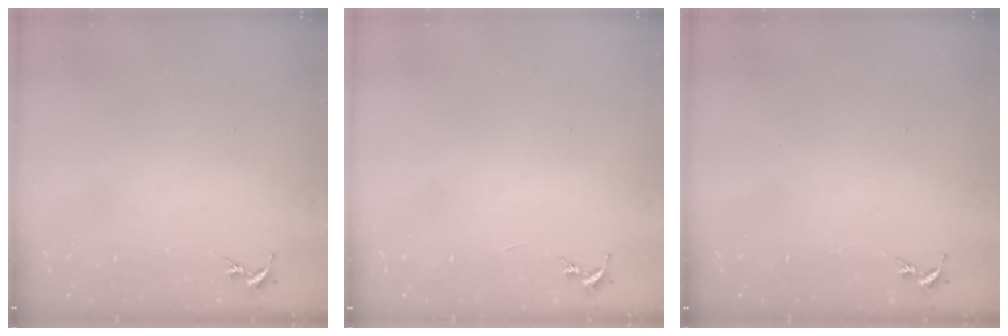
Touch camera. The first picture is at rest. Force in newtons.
{"total": 0.0}
{"total": 0.0}